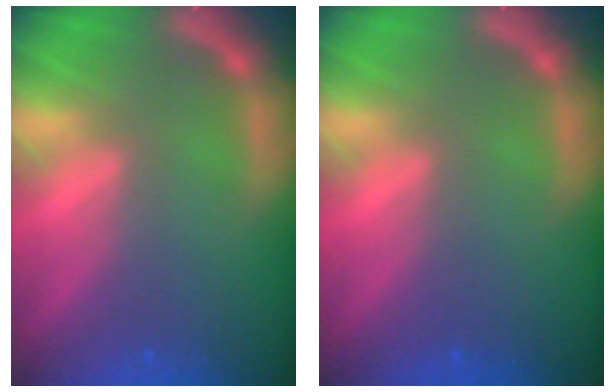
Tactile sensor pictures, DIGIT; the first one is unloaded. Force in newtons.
{"total": 0.0}